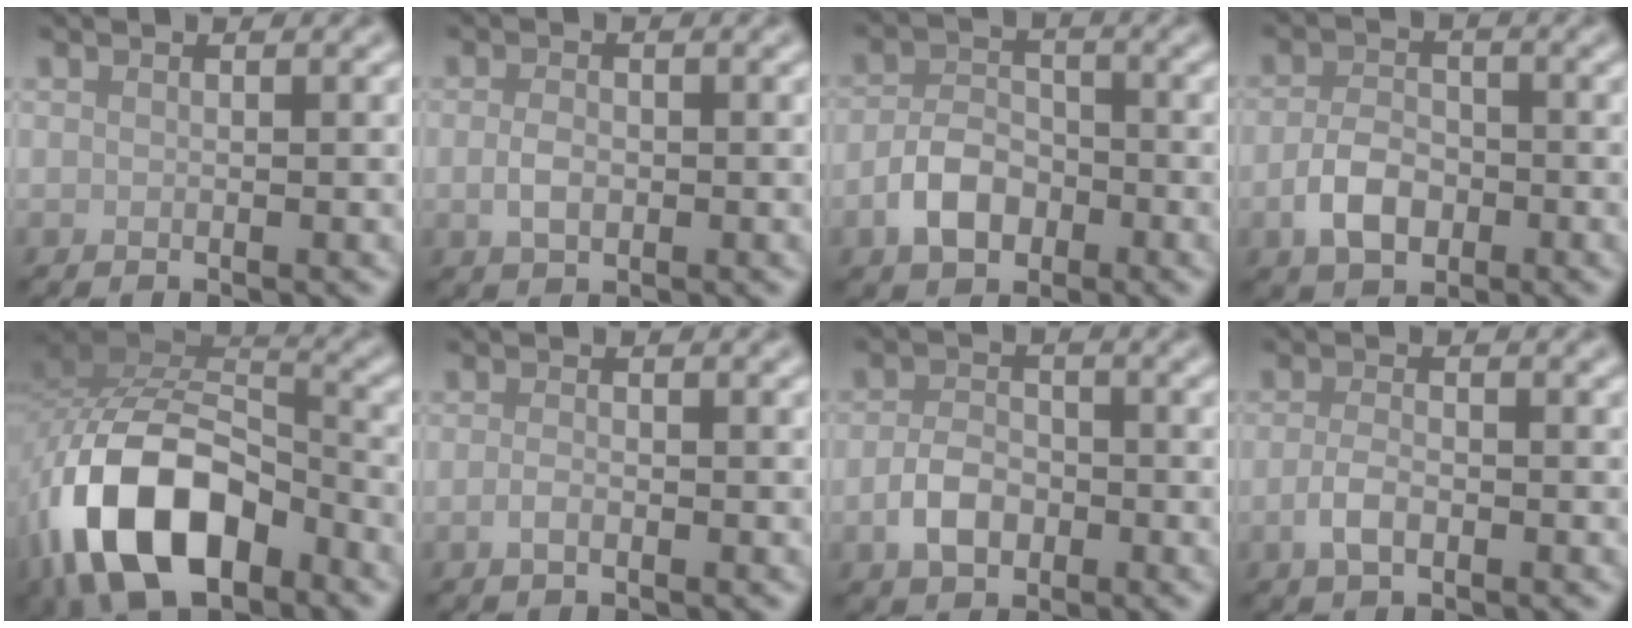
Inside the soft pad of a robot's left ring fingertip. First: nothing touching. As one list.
[{"total": 2.0, "force": [-0.3, 1.3, 1.4], "torque": [-0.031, -0.001, -0.007]}, {"total": 4.2, "force": [-1.9, 2.8, 2.5], "torque": [-0.044, 0.005, -0.042]}, {"total": 4.0, "force": [-1.4, 2.7, 2.5], "torque": [-0.054, 0.000, -0.031]}, {"total": 13.1, "force": [-6.5, 6.8, 9.1], "torque": [-0.179, -0.004, -0.127]}, {"total": 1.2, "force": [-0.6, 0.5, 0.9], "torque": [-0.020, -0.001, -0.012]}, {"total": 3.5, "force": [-1.3, 2.4, 2.2], "torque": [-0.042, 0.001, -0.028]}, {"total": 2.3, "force": [-0.9, 1.1, 1.7], "torque": [-0.036, -0.001, -0.020]}]